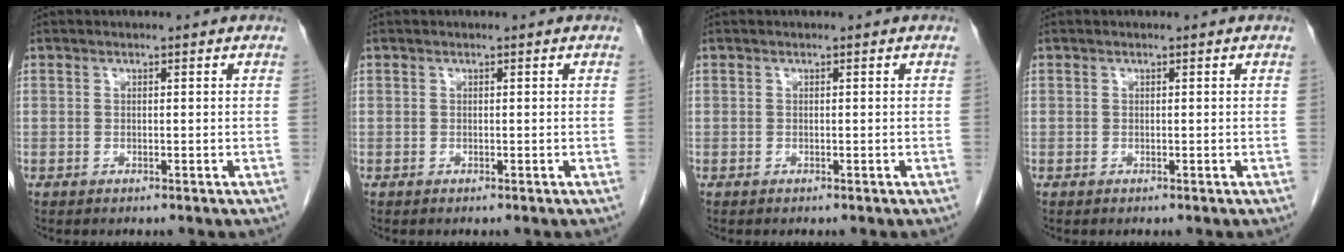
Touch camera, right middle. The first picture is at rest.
{"total": 0.0}
{"total": 0.0}
{"total": 0.0}